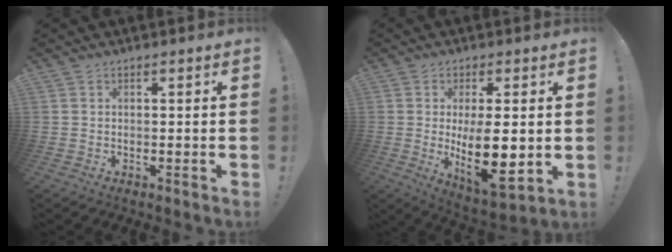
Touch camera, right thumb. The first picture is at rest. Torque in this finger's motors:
{"motor_torque": [0.22, 0.42, 0.88, 0.52, 0.07]}